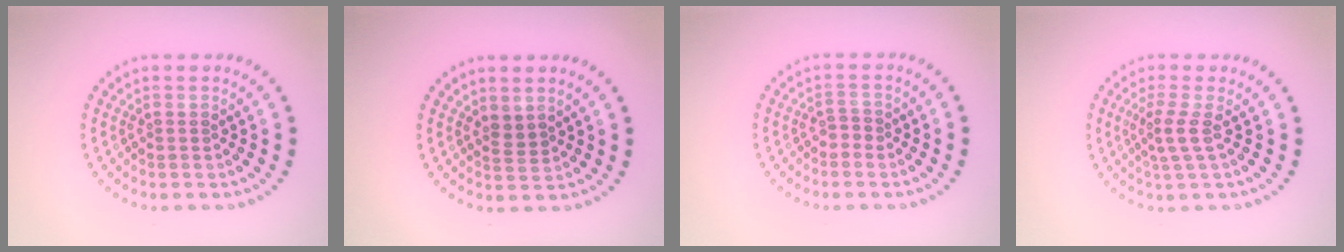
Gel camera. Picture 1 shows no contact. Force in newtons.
{"total": 1.3, "press": 1.0, "slide": 0.8}
{"total": 1.0, "press": 0.8, "slide": 0.5}
{"total": 2.2, "press": 1.6, "slide": 1.5}